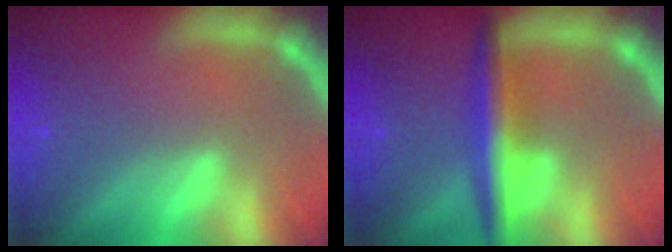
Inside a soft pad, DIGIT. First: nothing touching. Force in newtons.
{"total": 5.0}